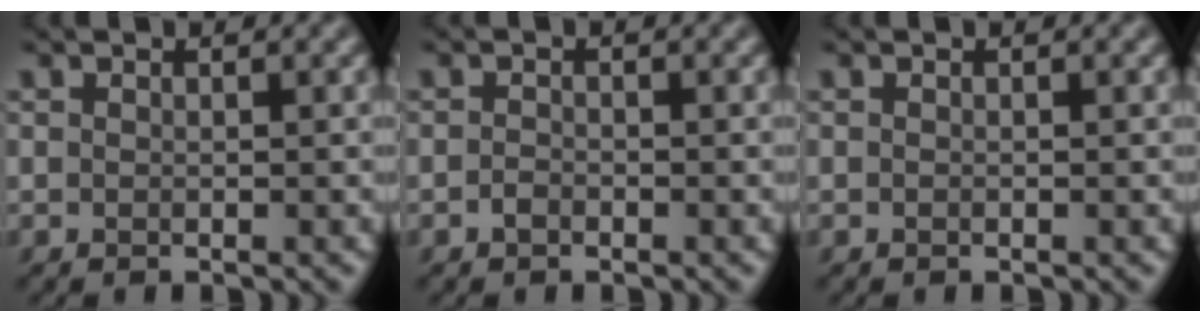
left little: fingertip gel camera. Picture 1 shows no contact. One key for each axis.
{"total": 0.8, "fx": -0.6, "fy": 0.5, "fz": 0.3, "tx": -0.007, "ty": -0.001, "tz": -0.015}
{"total": 0.0}